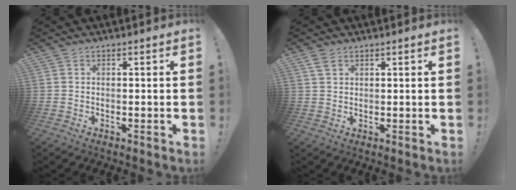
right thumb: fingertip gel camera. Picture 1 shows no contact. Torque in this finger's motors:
{"motor_torque": [-0.29, 0.40, 0.02, -0.12, 0.00]}